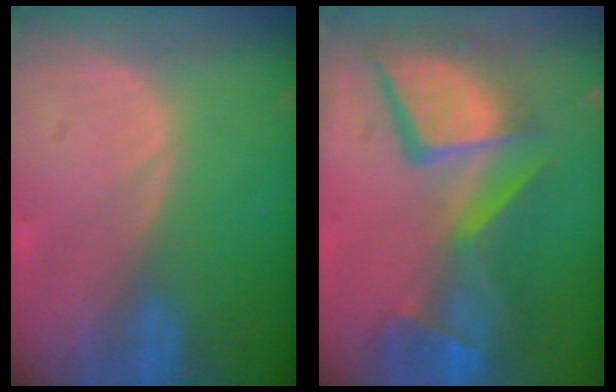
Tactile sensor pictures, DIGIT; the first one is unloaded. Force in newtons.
{"total": 13.7, "press": 11.2, "slide": 7.9}